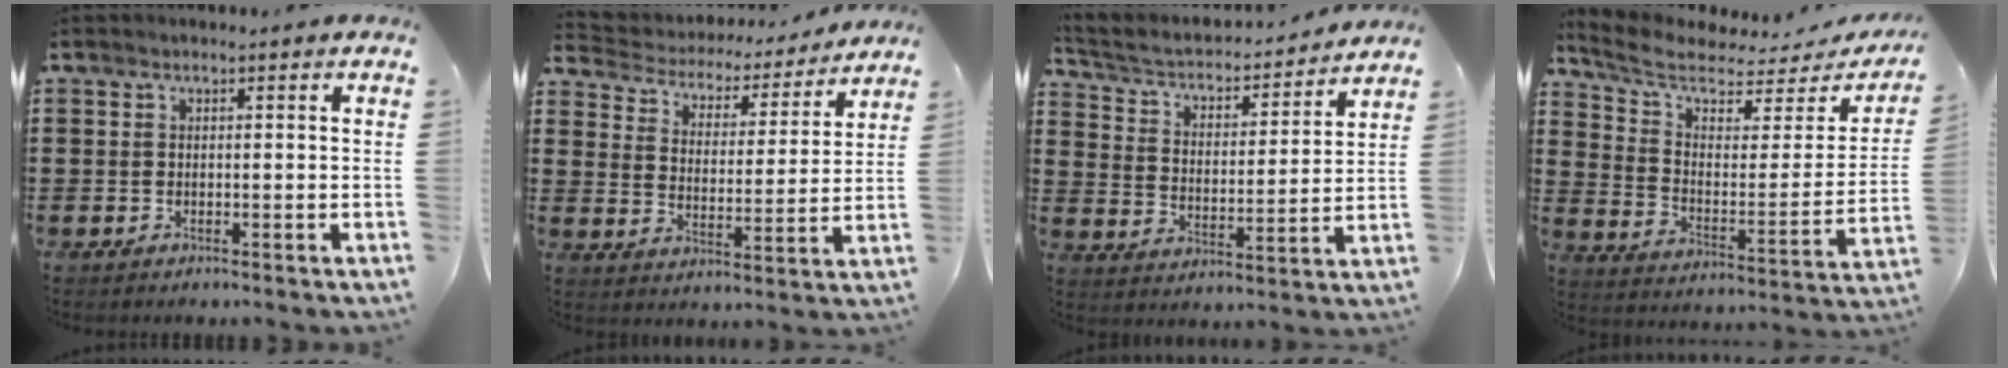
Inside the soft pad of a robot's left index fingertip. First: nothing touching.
{"total": 3.7, "force": [3.5, 1.0, 0.3], "torque": [-0.032, -0.029, 0.050]}
{"total": 3.3, "force": [2.7, 1.4, 1.1], "torque": [-0.041, -0.023, 0.036]}
{"total": 6.0, "force": [5.1, 1.8, 2.6], "torque": [-0.079, -0.035, 0.086]}